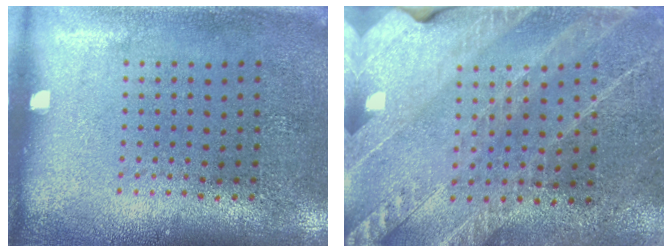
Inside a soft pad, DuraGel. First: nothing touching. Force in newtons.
{"total": 2.7, "press": 2.7, "slide": 0.1}